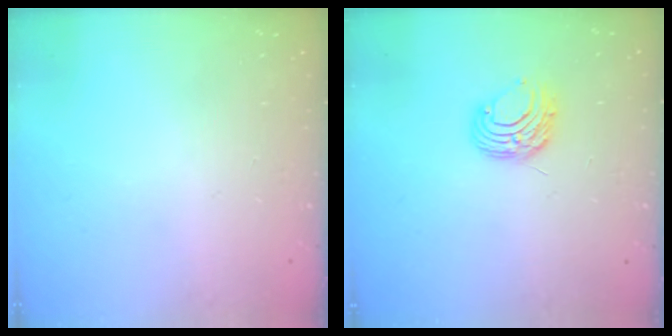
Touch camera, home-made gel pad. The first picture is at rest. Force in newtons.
{"total": 7.4, "press": 7.4, "slide": 0.7}